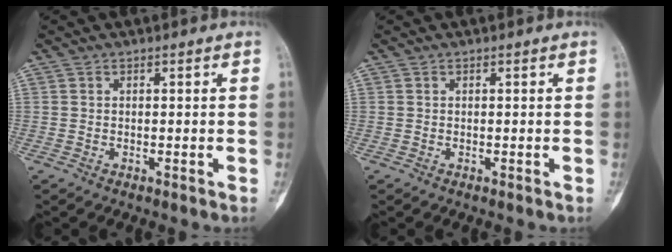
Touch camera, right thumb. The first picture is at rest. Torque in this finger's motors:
{"motor_torque": [0.22, 0.11, 0.06, -0.02, 0.03]}